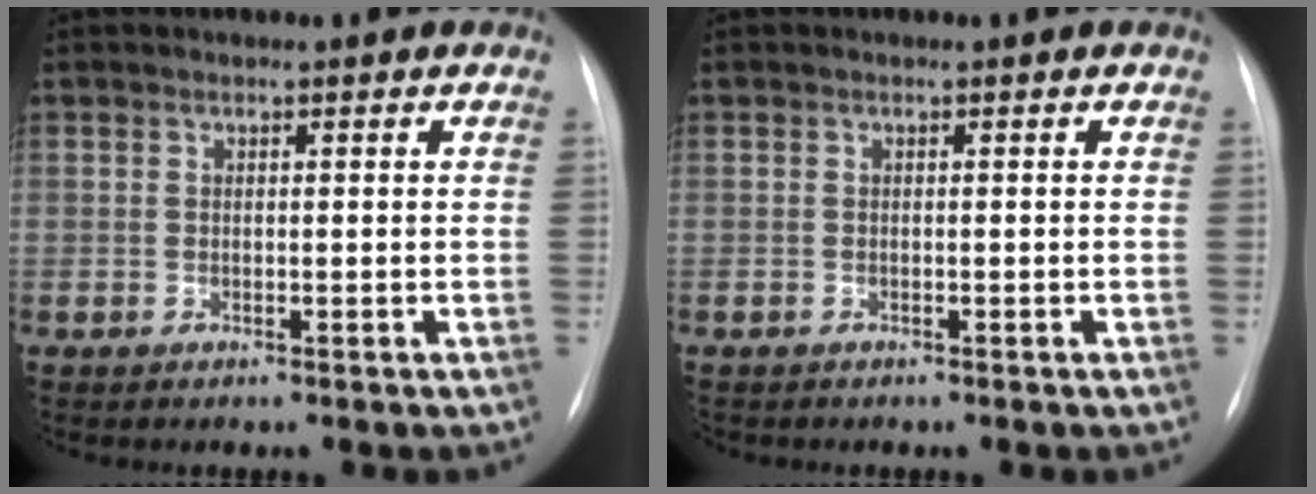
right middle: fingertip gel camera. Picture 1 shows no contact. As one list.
[{"total": 0.6, "force": [-0.5, 0.3, 0.1], "torque": [-0.007, 0.001, -0.007]}]